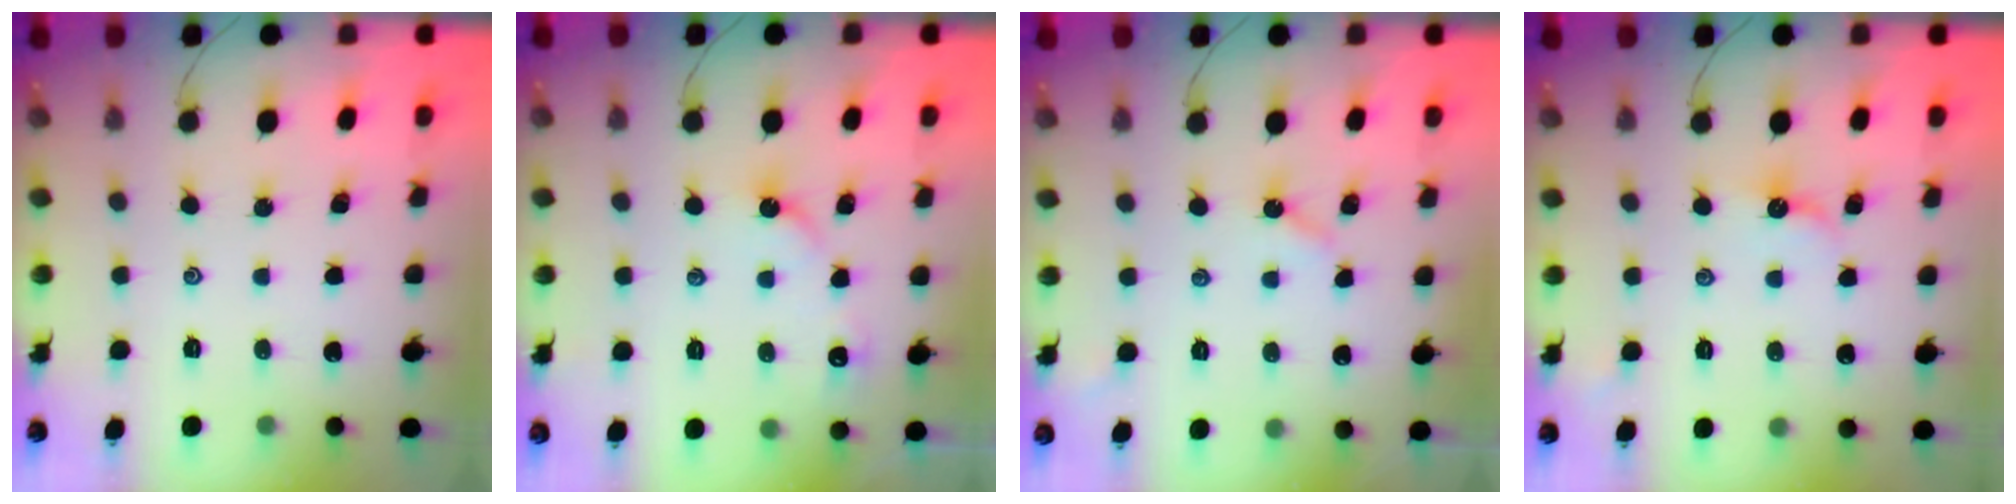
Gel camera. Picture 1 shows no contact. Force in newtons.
{"total": 4.2, "press": 4.2, "slide": 0.6}
{"total": 3.1, "press": 3.0, "slide": 0.4}
{"total": 4.0, "press": 4.0, "slide": 0.6}